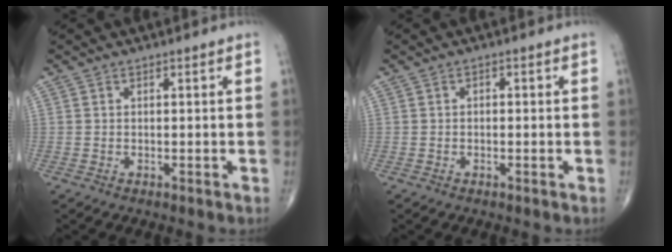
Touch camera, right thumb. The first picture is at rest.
{"total": 0.7, "force": [0.0, 0.5, 0.5], "torque": [0.001, 0.004, -0.004]}